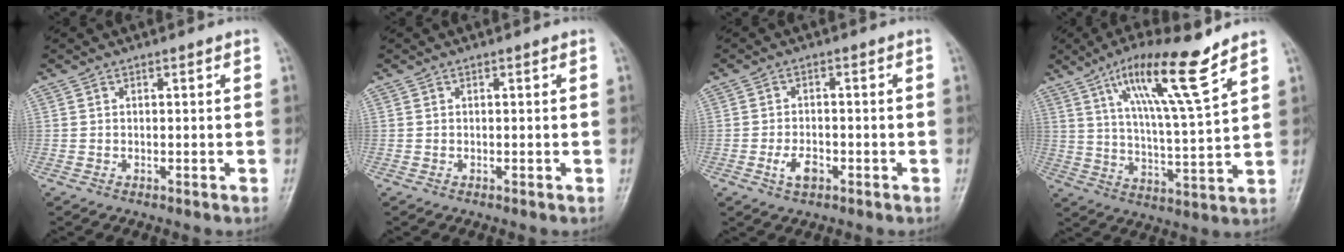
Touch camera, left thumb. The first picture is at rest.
{"total": 0.0}
{"total": 3.7, "force": [-1.6, 2.1, 2.7], "torque": [-0.048, 0.008, -0.027]}
{"total": 14.5, "force": [9.1, 1.4, 11.3], "torque": [-0.196, -0.045, 0.162]}